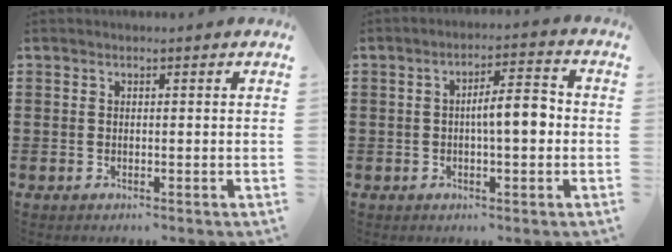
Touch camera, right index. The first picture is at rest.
{"total": 6.0, "force": [-0.4, 1.8, 5.8], "torque": [-0.087, 0.005, -0.014]}